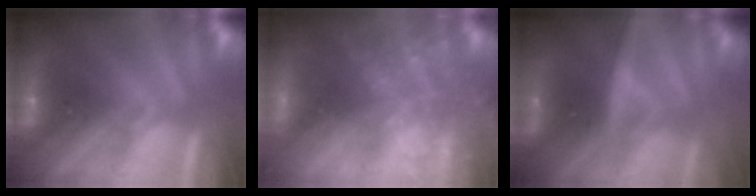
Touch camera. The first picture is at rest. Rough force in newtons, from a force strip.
{"total": 8.5}
{"total": 2.9}